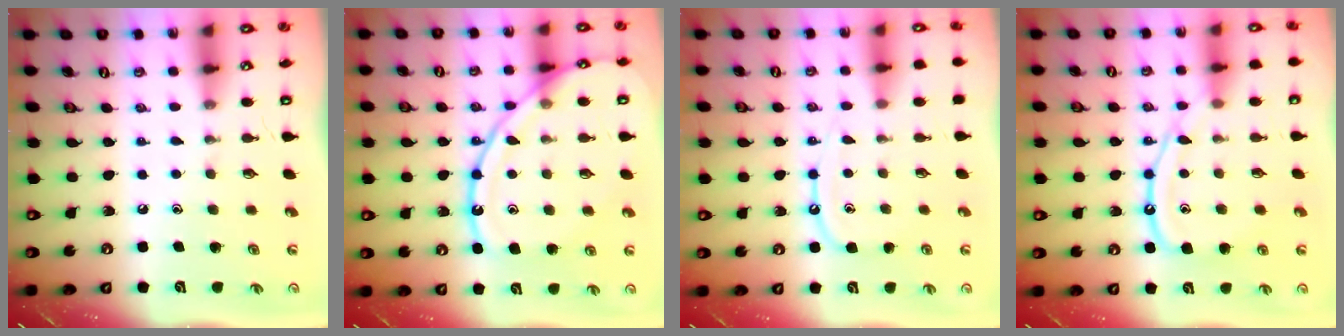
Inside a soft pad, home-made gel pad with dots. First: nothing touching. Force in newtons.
{"total": 15.9, "press": 15.8, "slide": 1.5}
{"total": 8.9, "press": 8.9, "slide": 0.6}
{"total": 12.3, "press": 12.3, "slide": 1.1}